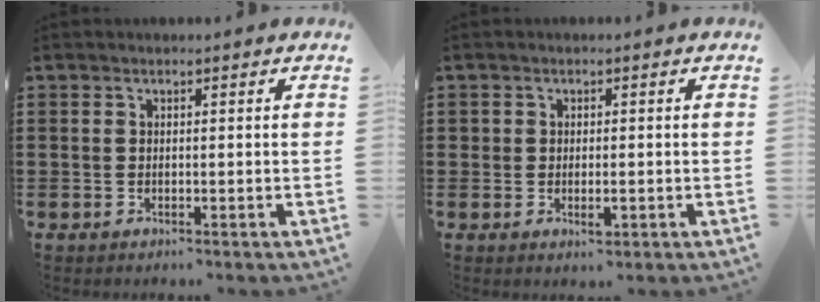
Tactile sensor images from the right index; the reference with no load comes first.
{"total": 1.5, "force": [-0.3, 1.1, 1.0], "torque": [-0.020, 0.004, -0.006]}